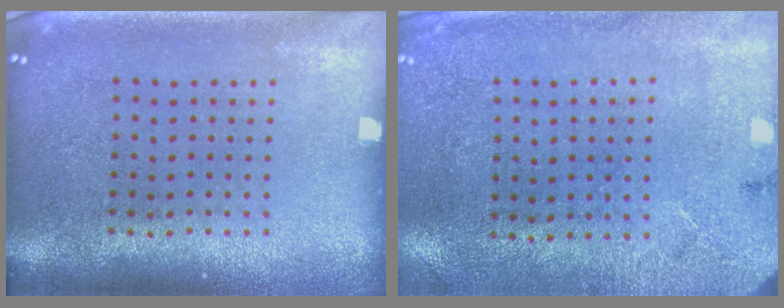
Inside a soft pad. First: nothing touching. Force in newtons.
{"total": 2.7, "press": 2.2, "slide": 1.6}